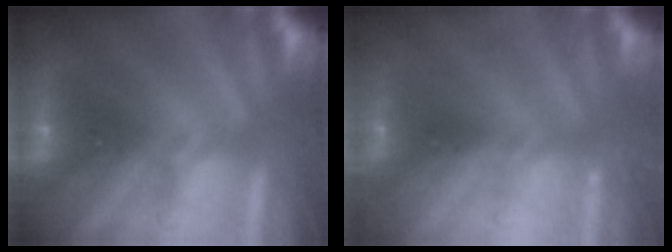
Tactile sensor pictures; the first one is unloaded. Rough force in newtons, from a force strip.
{"total": 2.2}